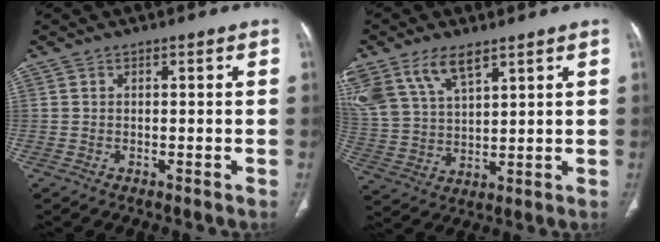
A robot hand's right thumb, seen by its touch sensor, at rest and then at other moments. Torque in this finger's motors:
{"motor_torque": [0.91, 1.16, 1.50, 1.27, 0.44]}